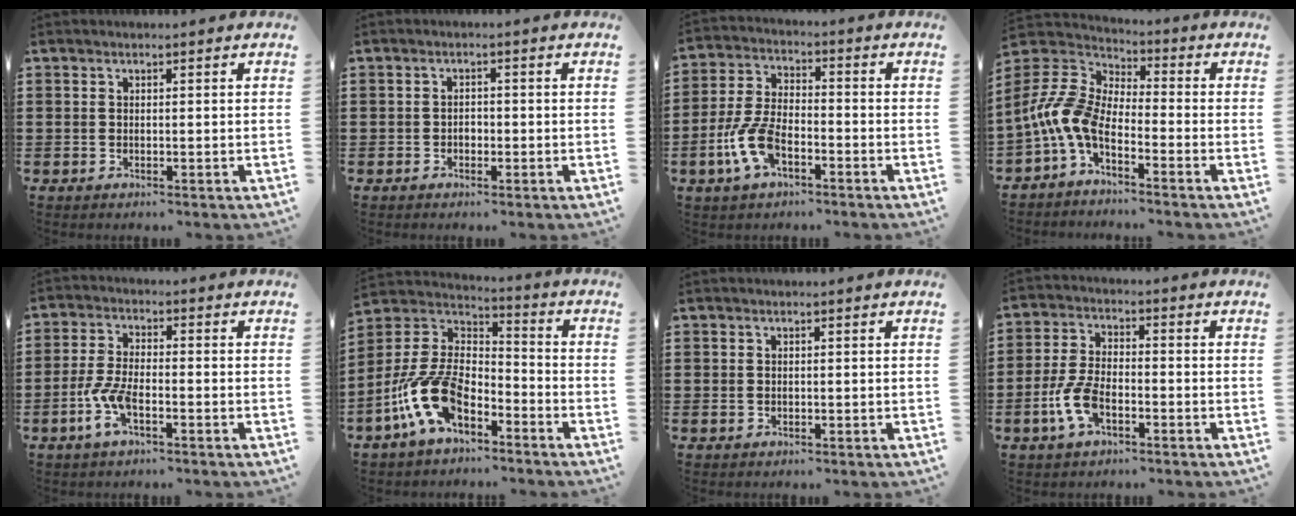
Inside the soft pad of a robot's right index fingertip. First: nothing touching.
{"total": 1.1, "force": [-0.5, 0.8, 0.7], "torque": [-0.015, -0.002, -0.011]}
{"total": 7.8, "force": [-3.3, 3.7, 6.1], "torque": [-0.154, -0.009, -0.067]}
{"total": 8.0, "force": [-4.0, 3.9, 5.8], "torque": [-0.170, -0.023, -0.093]}
{"total": 5.7, "force": [-2.4, 1.9, 4.8], "torque": [-0.122, -0.012, -0.053]}
{"total": 12.5, "force": [-7.0, 5.9, 8.5], "torque": [-0.217, 0.003, -0.143]}
{"total": 0.5, "force": [0.0, 0.5, 0.1], "torque": [-0.004, 0.003, -0.001]}
{"total": 6.2, "force": [-2.4, 2.9, 5.0], "torque": [-0.124, -0.005, -0.052]}